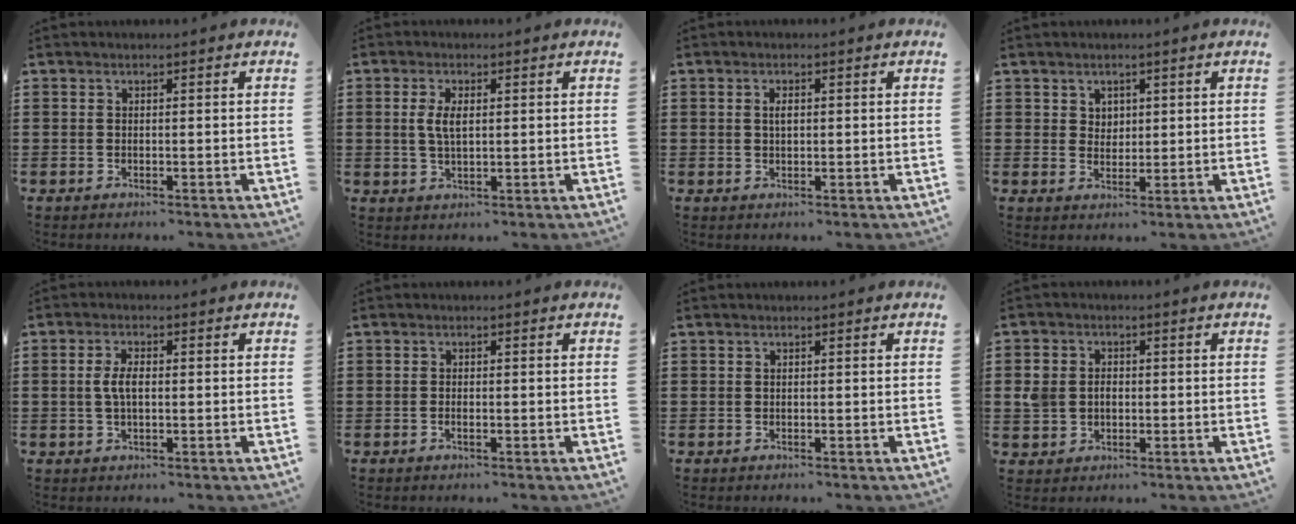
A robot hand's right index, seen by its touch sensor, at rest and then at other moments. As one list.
[{"total": 3.6, "force": [0.5, 1.6, 3.2], "torque": [-0.066, 0.008, 0.007]}, {"total": 1.7, "force": [0.3, 0.7, 1.5], "torque": [-0.031, 0.005, 0.005]}, {"total": 2.3, "force": [1.4, 1.7, 0.4], "torque": [-0.014, 0.008, 0.025]}, {"total": 3.5, "force": [0.1, 1.5, 3.2], "torque": [-0.071, 0.001, -0.003]}, {"total": 0.6, "force": [-0.3, 0.2, 0.5], "torque": [-0.010, -0.003, -0.004]}, {"total": 0.0}, {"total": 3.4, "force": [-0.1, 3.0, 1.6], "torque": [-0.049, 0.008, -0.008]}]